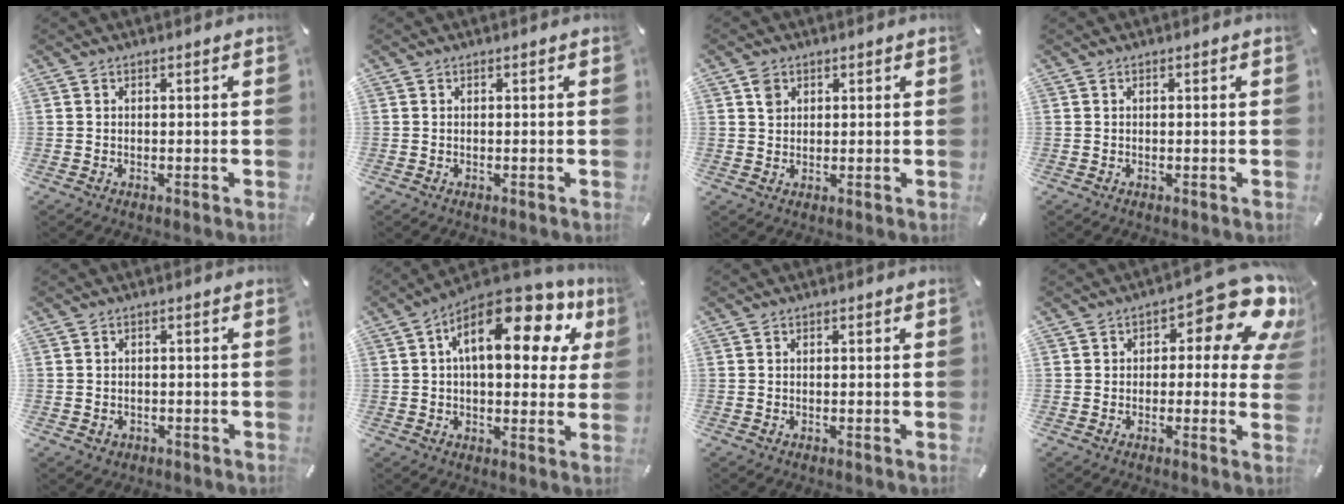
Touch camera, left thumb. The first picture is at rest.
{"total": 0.0}
{"total": 2.7, "force": [1.2, 2.3, 0.9], "torque": [-0.013, 0.000, 0.021]}
{"total": 0.0}
{"total": 1.6, "force": [-0.5, 1.5, 0.5], "torque": [-0.009, 0.006, -0.013]}
{"total": 19.6, "force": [8.3, 9.1, 15.2], "torque": [-0.234, -0.036, 0.136]}
{"total": 0.0}
{"total": 13.7, "force": [6.6, 6.0, 10.4], "torque": [-0.132, -0.045, 0.110]}